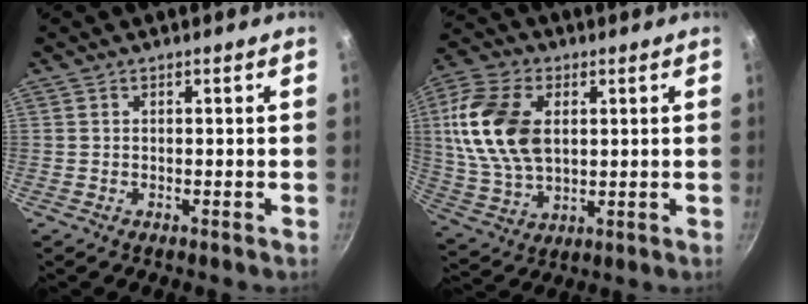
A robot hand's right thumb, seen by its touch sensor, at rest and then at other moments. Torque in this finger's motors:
{"motor_torque": [-1.31, 1.91, 1.53, -0.09, 0.62]}